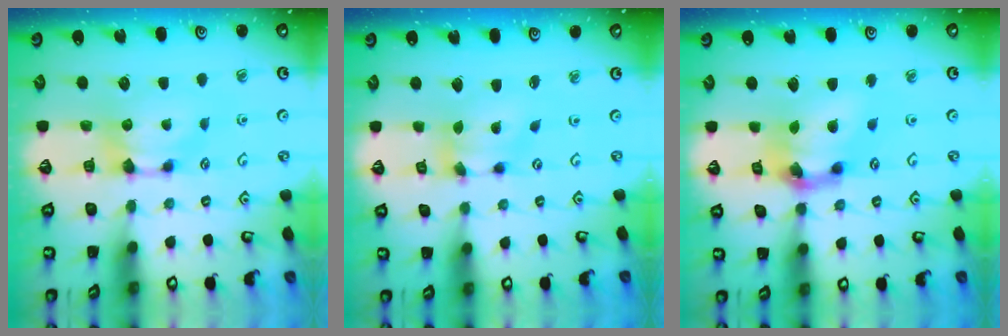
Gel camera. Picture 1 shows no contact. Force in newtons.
{"total": 4.2, "press": 3.9, "slide": 1.7}
{"total": 8.3, "press": 8.0, "slide": 2.2}